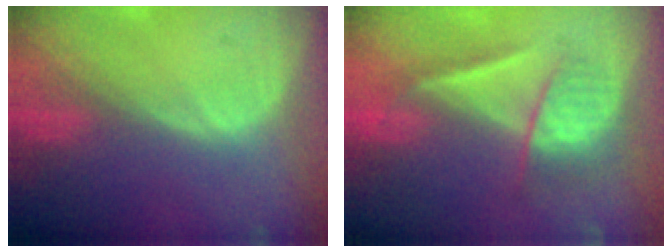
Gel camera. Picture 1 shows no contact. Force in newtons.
{"total": 7.2, "press": 6.1, "slide": 3.9}